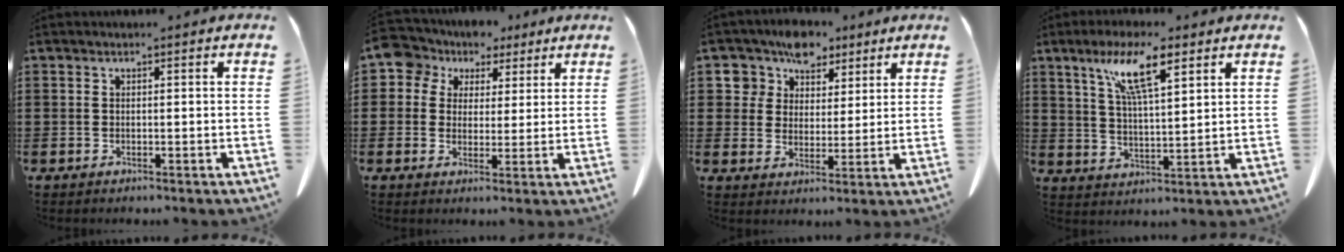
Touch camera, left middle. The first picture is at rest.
{"total": 6.3, "force": [3.9, 4.9, 0.9], "torque": [-0.058, -0.010, 0.073]}
{"total": 7.2, "force": [5.2, 4.8, 1.3], "torque": [-0.054, -0.008, 0.095]}
{"total": 9.6, "force": [5.9, 2.0, 7.3], "torque": [-0.156, 0.000, 0.102]}